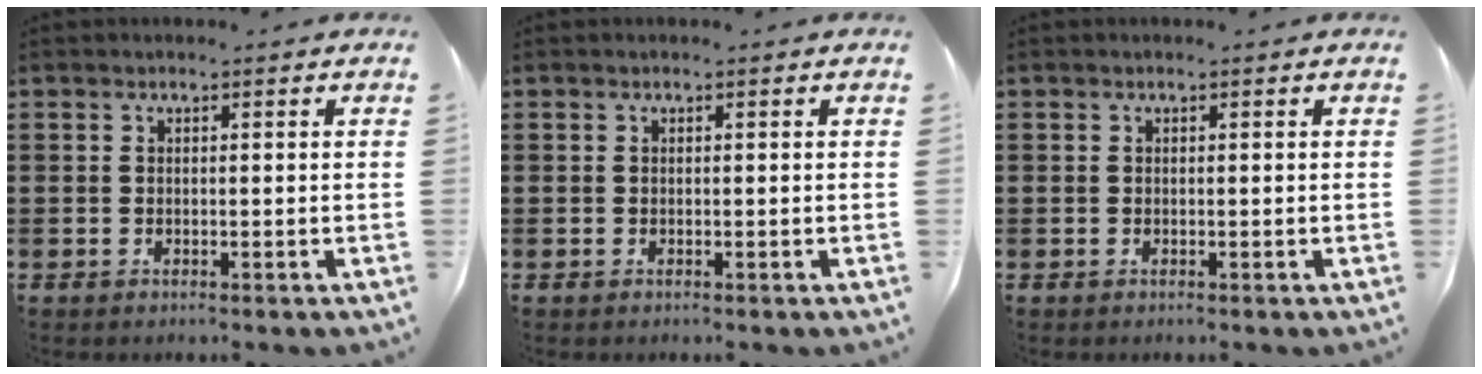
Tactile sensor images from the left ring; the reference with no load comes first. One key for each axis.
{"total": 0.0}
{"total": 0.0}